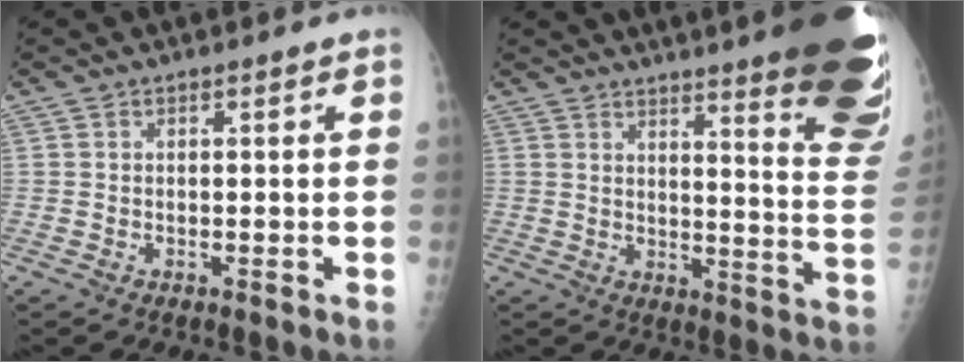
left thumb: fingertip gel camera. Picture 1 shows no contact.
{"total": 24.2, "force": [17.5, 3.6, 16.4], "torque": [-0.167, -0.119, 0.208]}